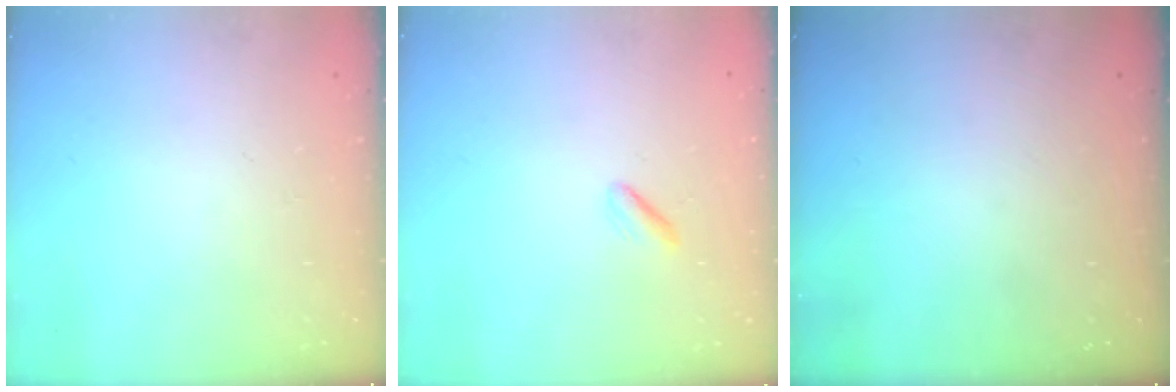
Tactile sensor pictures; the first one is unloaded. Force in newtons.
{"total": 1.7, "press": 1.6, "slide": 0.6}
{"total": 0.0}